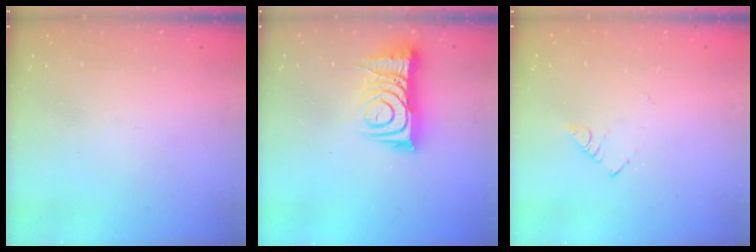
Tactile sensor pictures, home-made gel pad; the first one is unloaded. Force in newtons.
{"total": 11.5, "press": 11.4, "slide": 1.1}
{"total": 3.0, "press": 2.9, "slide": 0.4}